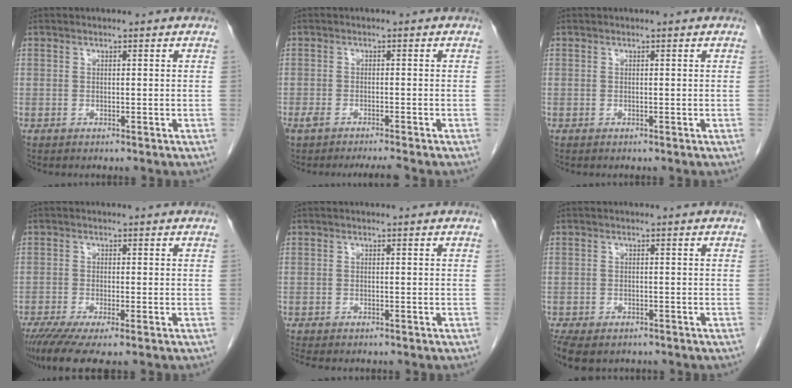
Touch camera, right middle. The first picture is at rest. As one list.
[{"total": 4.5, "force": [-3.8, 0.3, 2.4], "torque": [-0.041, -0.002, -0.060]}, {"total": 0.0}, {"total": 6.8, "force": [-4.8, 0.6, 4.7], "torque": [-0.075, -0.017, -0.082]}, {"total": 4.4, "force": [-3.8, 1.2, 1.9], "torque": [-0.027, -0.009, -0.053]}, {"total": 9.7, "force": [-6.7, 5.3, 4.6], "torque": [-0.106, -0.015, -0.092]}]